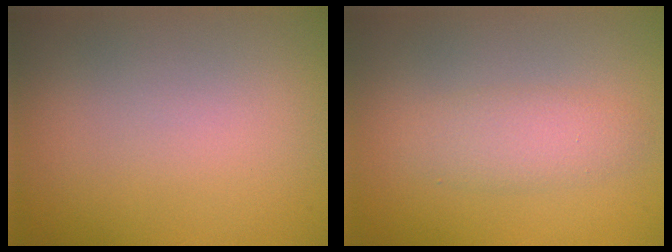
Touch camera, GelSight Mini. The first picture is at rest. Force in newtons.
{"total": 2.3, "press": 2.3, "slide": 0.1}